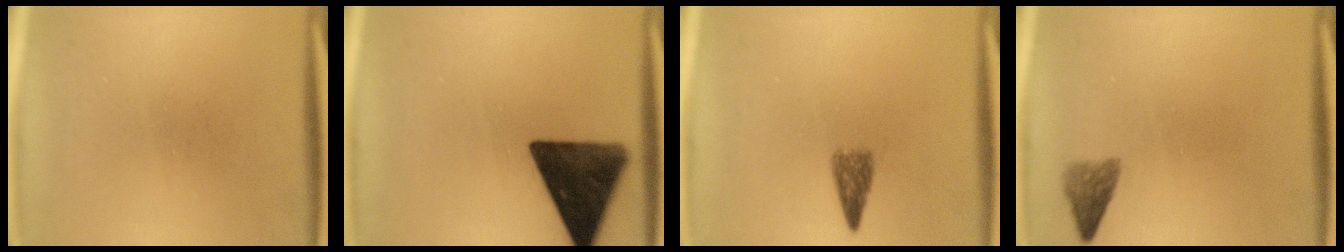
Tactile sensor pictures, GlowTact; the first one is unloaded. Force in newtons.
{"total": 14.9}
{"total": 2.5}
{"total": 2.3}